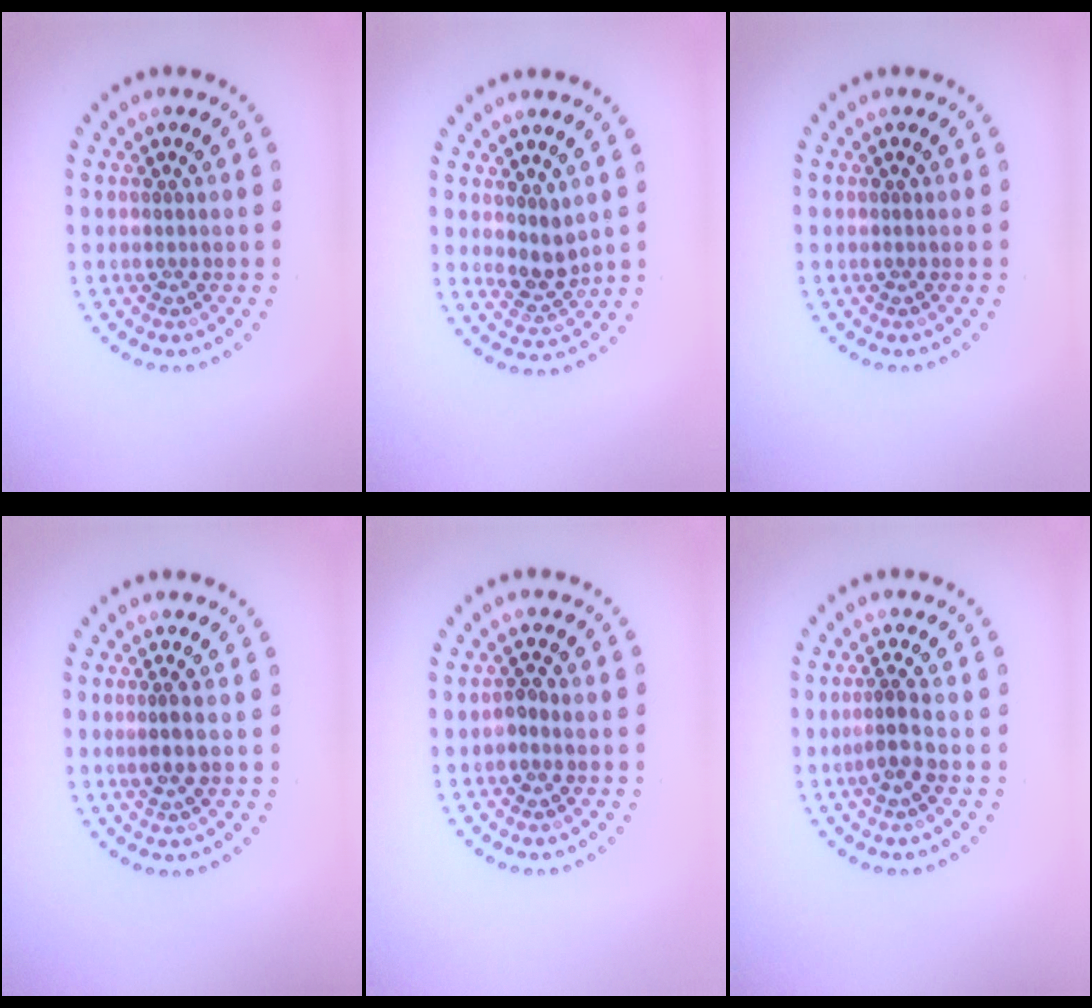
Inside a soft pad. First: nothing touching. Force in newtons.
{"total": 2.4, "press": 2.1, "slide": 1.1}
{"total": 0.0}
{"total": 1.2, "press": 0.9, "slide": 0.8}
{"total": 1.0, "press": 0.9, "slide": 0.4}
{"total": 1.8, "press": 1.3, "slide": 1.2}